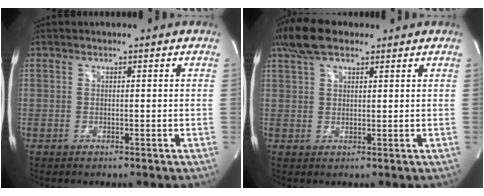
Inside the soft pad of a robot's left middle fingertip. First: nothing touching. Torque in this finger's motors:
{"motor_torque": [0.36, 0.14, -0.13, -0.01]}